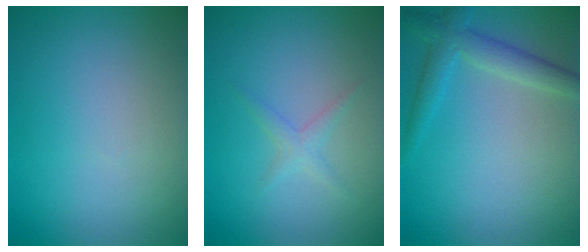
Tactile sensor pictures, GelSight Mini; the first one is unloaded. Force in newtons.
{"total": 1.3, "press": 1.3, "slide": 0.1}
{"total": 3.0, "press": 3.0, "slide": 0.0}